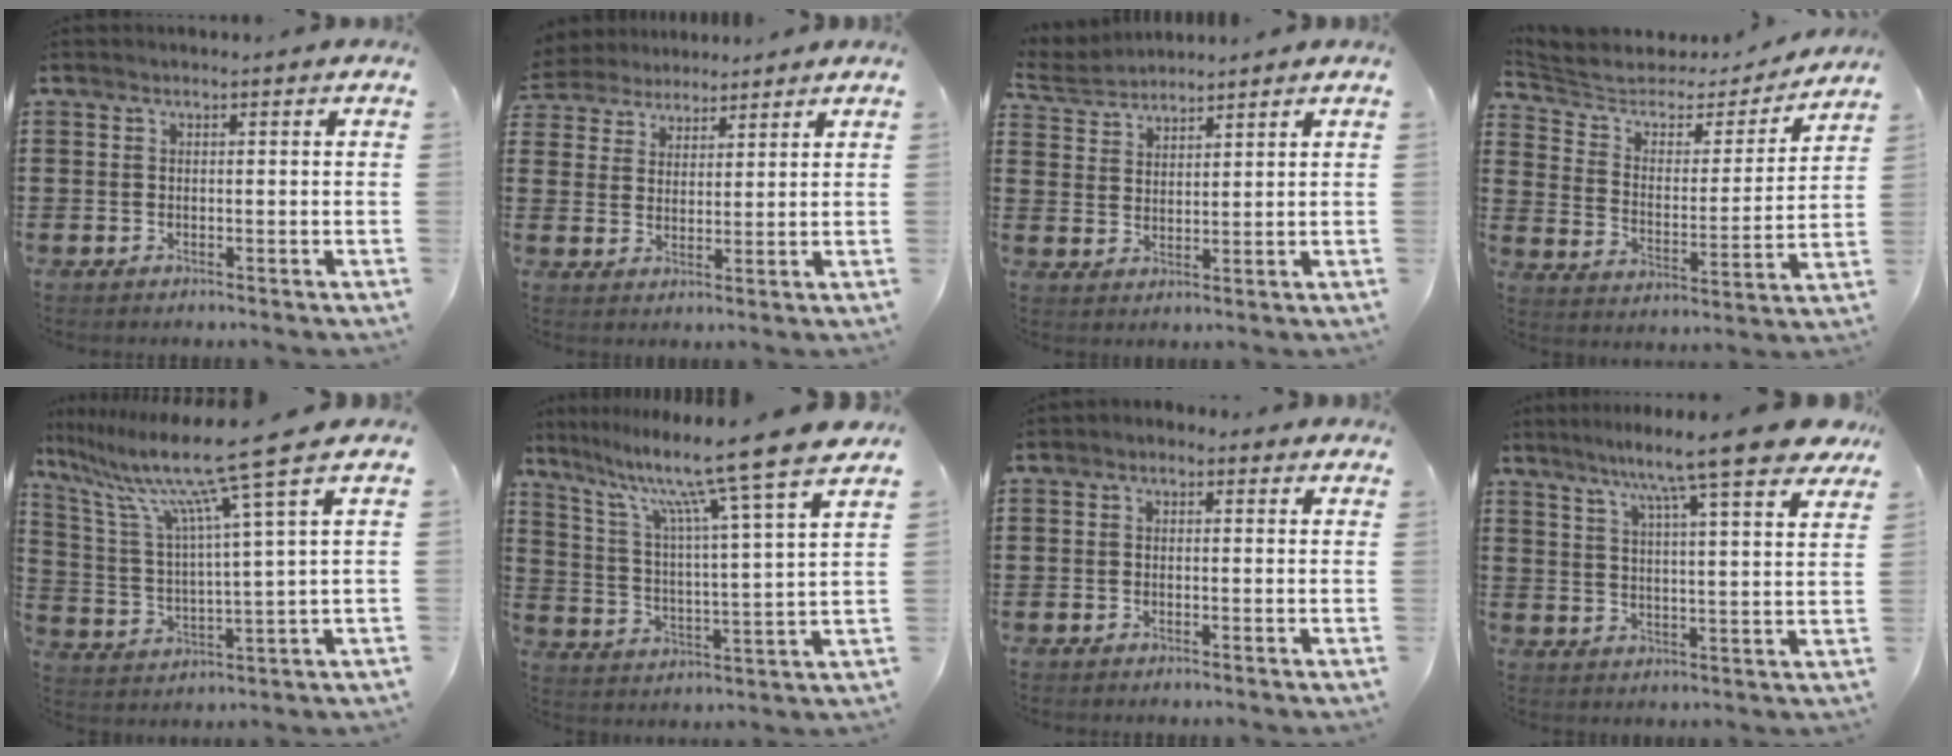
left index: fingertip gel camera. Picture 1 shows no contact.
{"total": 4.1, "force": [3.8, 1.7, -0.2], "torque": [-0.018, -0.008, 0.068]}
{"total": 4.4, "force": [4.2, 1.2, 0.6], "torque": [-0.031, -0.011, 0.078]}
{"total": 4.6, "force": [3.6, 2.4, 1.5], "torque": [-0.056, -0.024, 0.055]}
{"total": 12.3, "force": [9.1, -0.9, 8.2], "torque": [-0.194, -0.046, 0.143]}
{"total": 11.9, "force": [9.8, -1.3, 6.7], "torque": [-0.157, -0.066, 0.151]}
{"total": 0.9, "force": [-0.4, 0.7, 0.4], "torque": [-0.010, 0.003, -0.009]}
{"total": 10.5, "force": [8.7, -0.2, 5.9], "torque": [-0.128, -0.041, 0.142]}